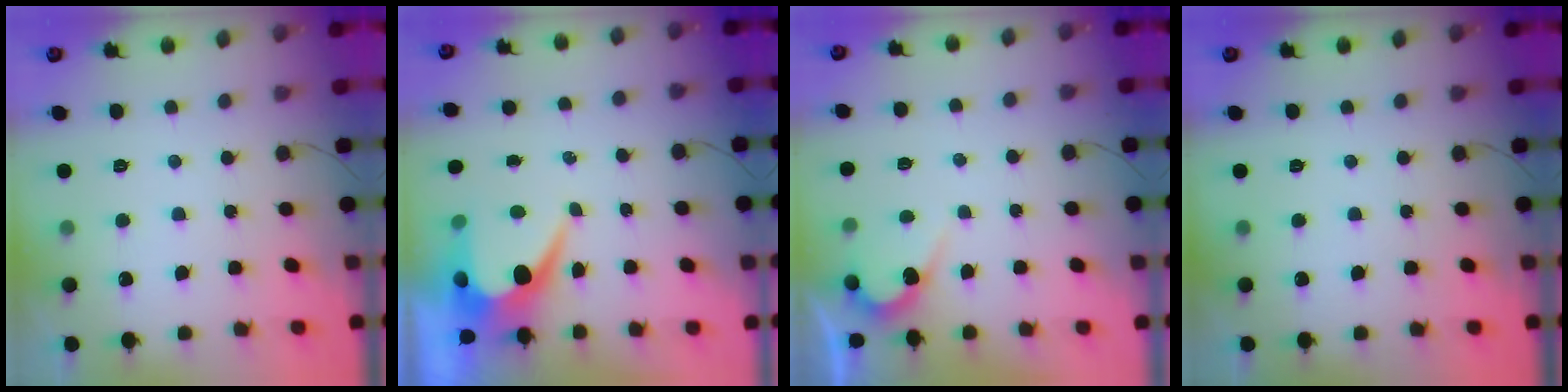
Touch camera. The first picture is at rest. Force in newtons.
{"total": 7.5, "press": 7.4, "slide": 0.4}
{"total": 3.8, "press": 3.8, "slide": 0.2}
{"total": 0.0}